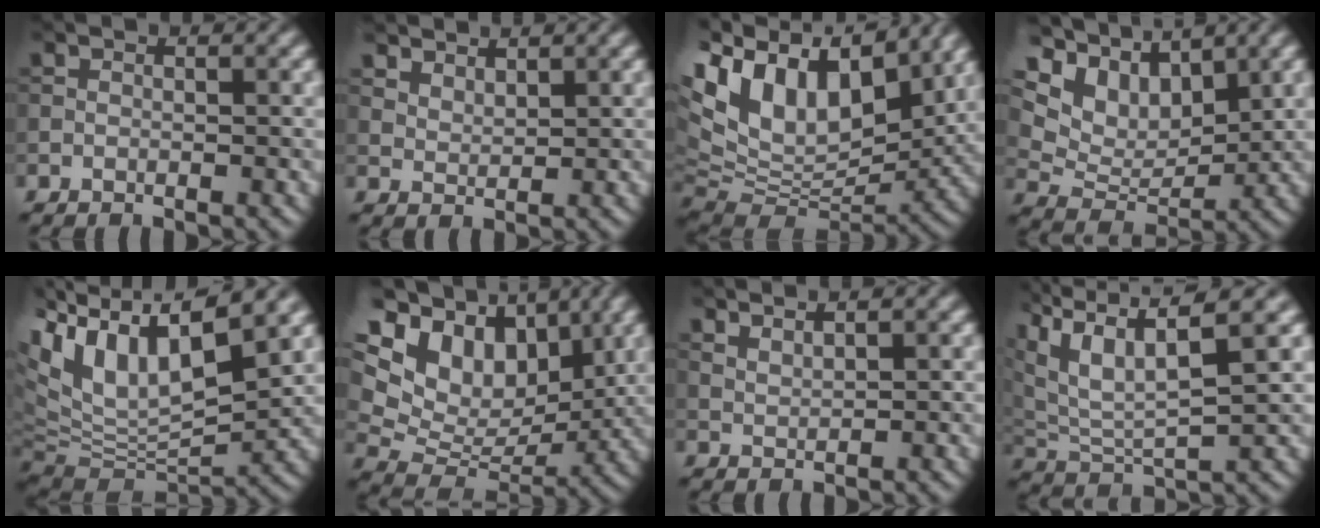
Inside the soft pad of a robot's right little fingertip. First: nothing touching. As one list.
[{"total": 2.8, "force": [2.4, 1.1, 0.8], "torque": [-0.022, -0.004, 0.055]}, {"total": 15.4, "force": [6.2, 9.0, 10.9], "torque": [-0.235, 0.027, 0.114]}, {"total": 8.7, "force": [5.2, 5.0, 4.8], "torque": [-0.101, 0.011, 0.086]}, {"total": 11.6, "force": [4.3, 5.5, 9.3], "torque": [-0.201, 0.012, 0.081]}, {"total": 14.4, "force": [5.3, 10.2, 8.5], "torque": [-0.178, 0.035, 0.112]}, {"total": 1.7, "force": [1.5, 0.3, 0.7], "torque": [-0.015, -0.001, 0.032]}, {"total": 9.3, "force": [5.4, 3.0, 6.9], "torque": [-0.151, 0.013, 0.094]}]